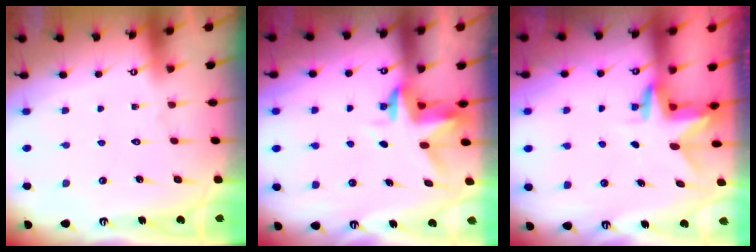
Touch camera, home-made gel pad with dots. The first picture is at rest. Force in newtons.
{"total": 3.4, "press": 3.3, "slide": 0.4}
{"total": 3.0, "press": 3.0, "slide": 0.2}